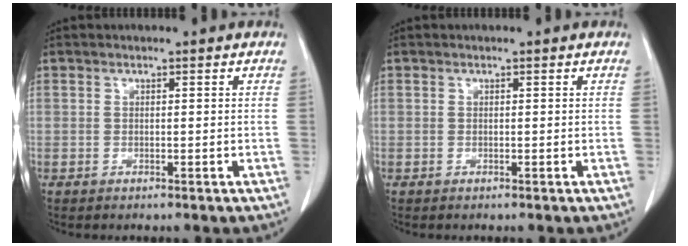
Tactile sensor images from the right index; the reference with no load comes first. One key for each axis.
{"total": 0.0}